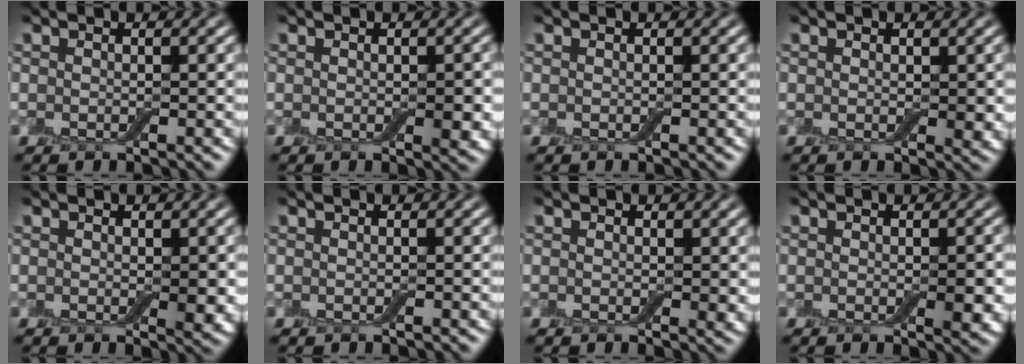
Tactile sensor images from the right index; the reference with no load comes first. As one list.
[{"total": 1.7, "force": [-0.2, 0.9, 1.5], "torque": [-0.016, -0.004, -0.001]}, {"total": 0.0}, {"total": 1.4, "force": [0.4, 0.9, 1.1], "torque": [-0.009, -0.002, 0.007]}, {"total": 2.0, "force": [0.1, 1.0, 1.7], "torque": [-0.020, -0.007, 0.004]}, {"total": 0.0}, {"total": 1.2, "force": [0.5, 0.7, 0.8], "torque": [-0.006, -0.002, 0.008]}, {"total": 2.2, "force": [-0.2, 0.9, 2.0], "torque": [-0.023, -0.007, -0.001]}]